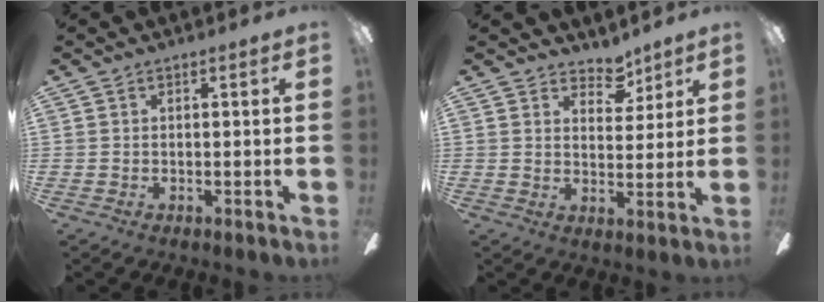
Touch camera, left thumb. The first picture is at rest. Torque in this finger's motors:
{"motor_torque": [0.26, 0.09, -0.46, 0.17, 0.02]}